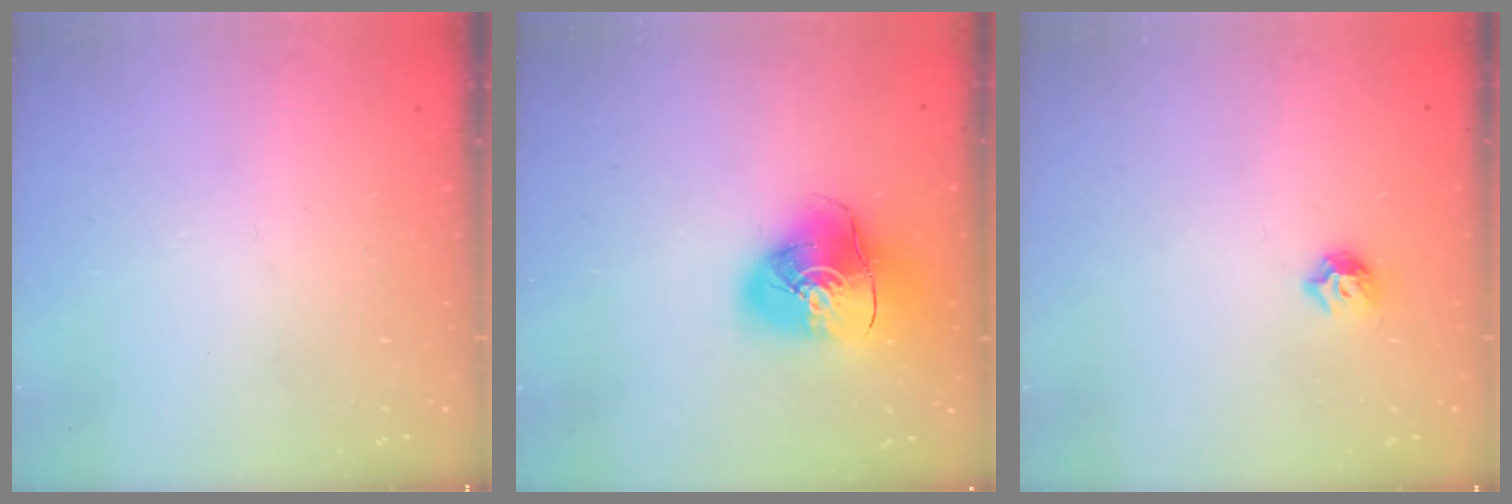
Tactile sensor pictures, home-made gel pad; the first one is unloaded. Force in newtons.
{"total": 13.5, "press": 13.4, "slide": 1.9}
{"total": 5.3, "press": 5.2, "slide": 1.2}